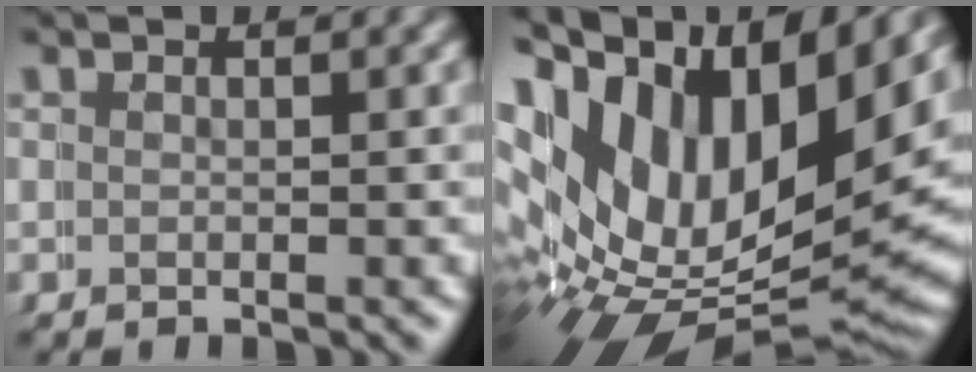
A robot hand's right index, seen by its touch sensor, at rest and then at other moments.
{"total": 18.5, "force": [2.0, 12.2, 13.7], "torque": [-0.250, -0.029, 0.047]}